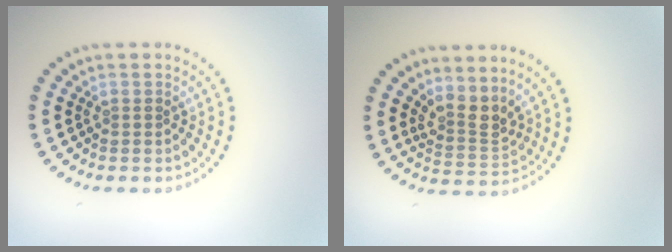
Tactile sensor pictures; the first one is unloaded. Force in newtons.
{"total": 2.8, "press": 2.1, "slide": 1.9}